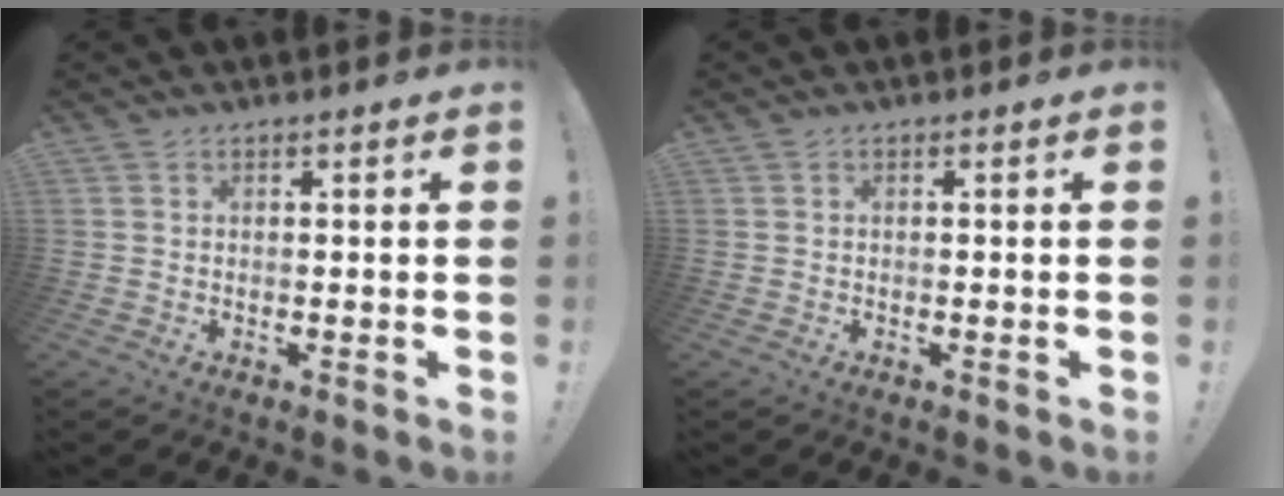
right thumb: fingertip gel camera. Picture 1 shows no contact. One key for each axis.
{"total": 0.0}